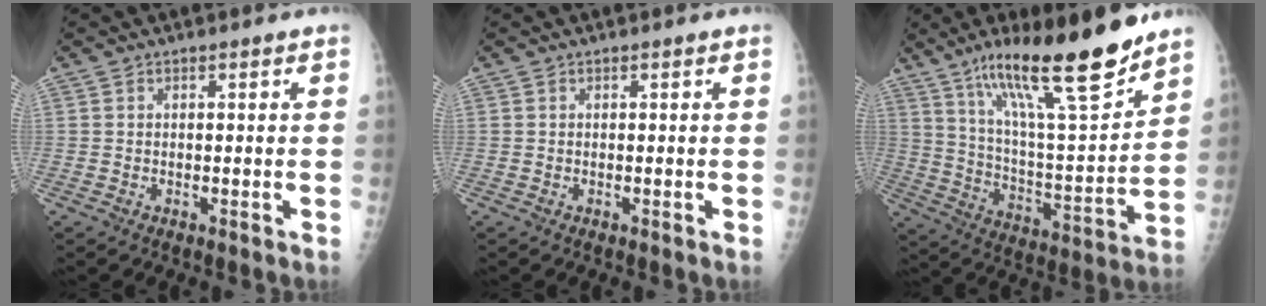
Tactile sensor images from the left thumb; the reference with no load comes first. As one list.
[{"total": 0.0}, {"total": 23.2, "force": [15.9, 3.9, 16.4], "torque": [-0.252, -0.075, 0.272]}]